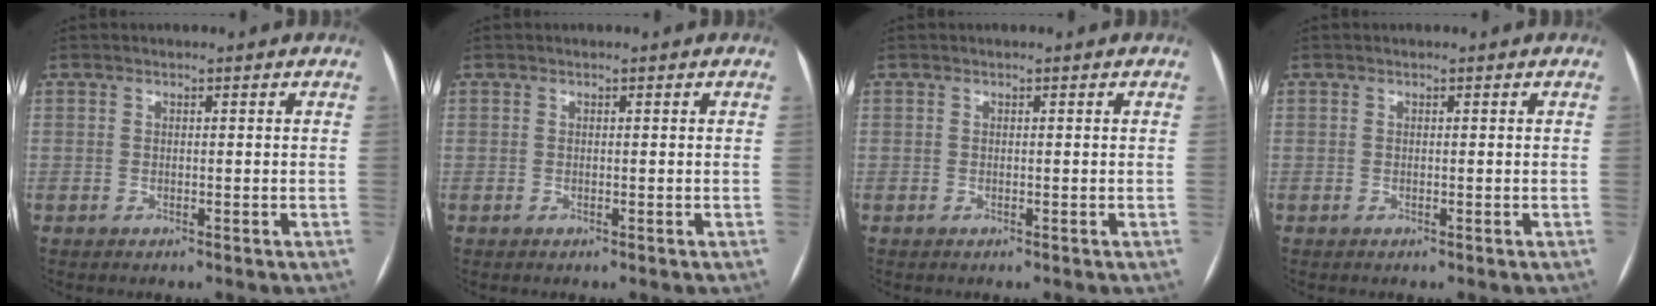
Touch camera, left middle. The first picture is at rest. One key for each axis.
{"total": 0.0}
{"total": 0.0}
{"total": 0.0}